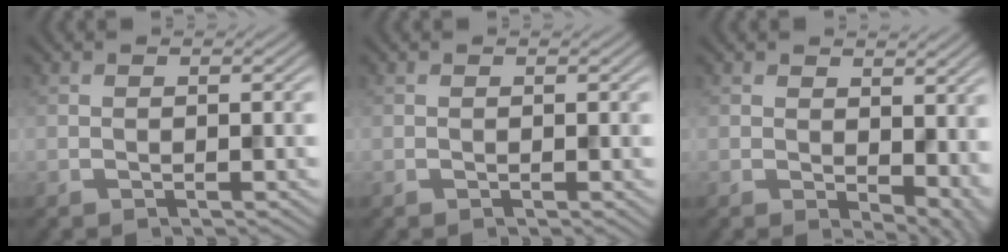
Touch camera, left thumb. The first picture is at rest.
{"total": 0.0}
{"total": 7.2, "force": [0.5, 4.7, 5.4], "torque": [-0.079, -0.023, 0.025]}